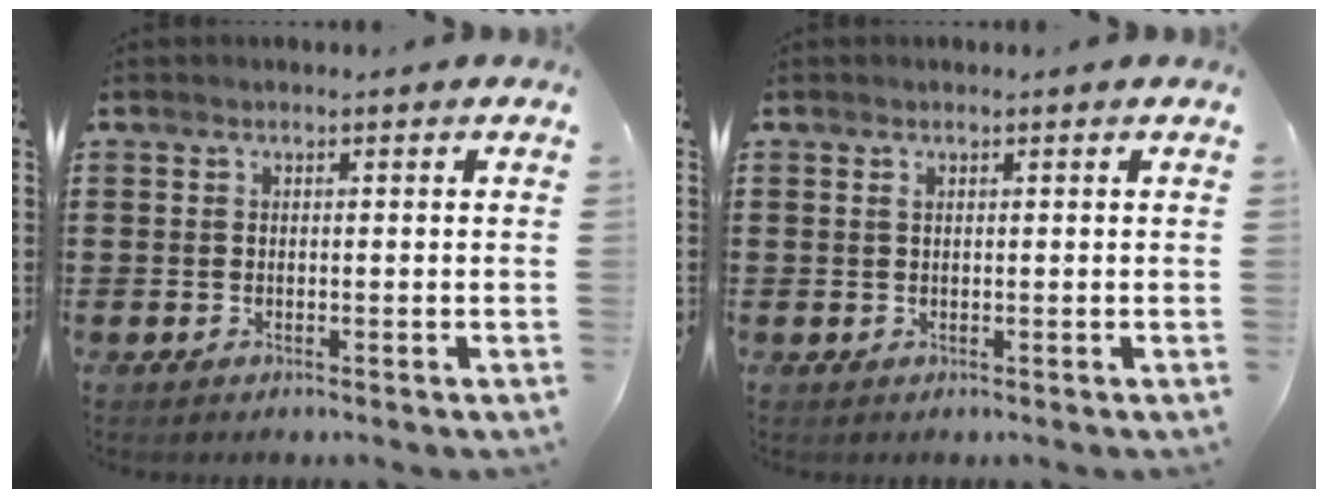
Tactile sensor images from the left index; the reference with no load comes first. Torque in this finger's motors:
{"motor_torque": [-0.28, 0.25, -0.54, -0.21]}